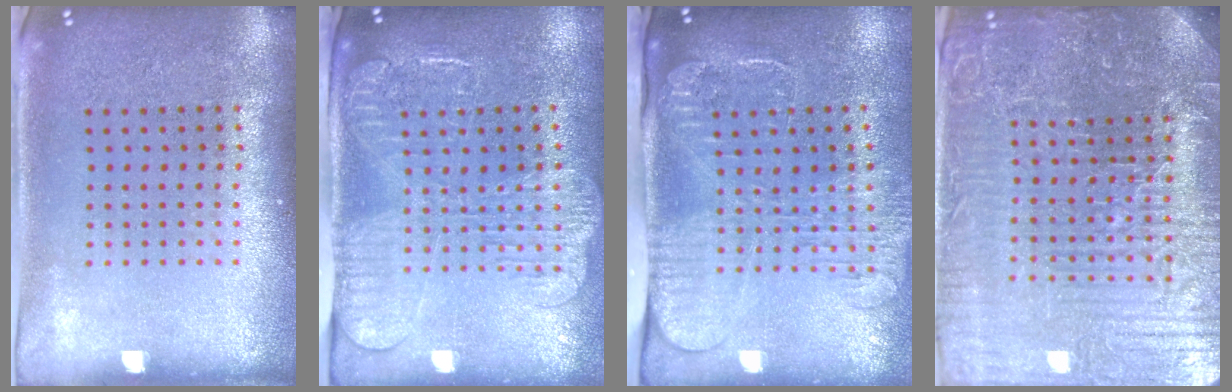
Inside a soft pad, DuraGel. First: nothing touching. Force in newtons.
{"total": 2.5, "press": 2.0, "slide": 1.4}
{"total": 2.6, "press": 2.1, "slide": 1.6}
{"total": 6.3, "press": 5.8, "slide": 2.6}